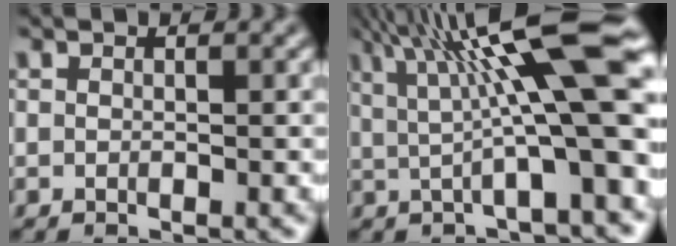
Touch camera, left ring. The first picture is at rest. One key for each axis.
{"total": 13.3, "fx": 3.5, "fy": 2.6, "fz": 12.6, "tx": -0.169, "ty": 0.010, "tz": 0.052}